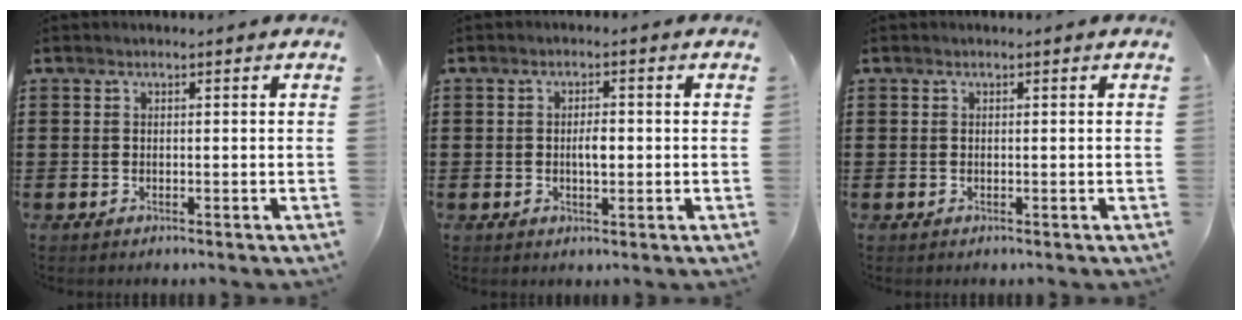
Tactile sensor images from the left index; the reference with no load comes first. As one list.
[{"total": 2.7, "force": [-0.1, 1.1, 2.4], "torque": [-0.039, -0.001, -0.005]}, {"total": 0.0}]